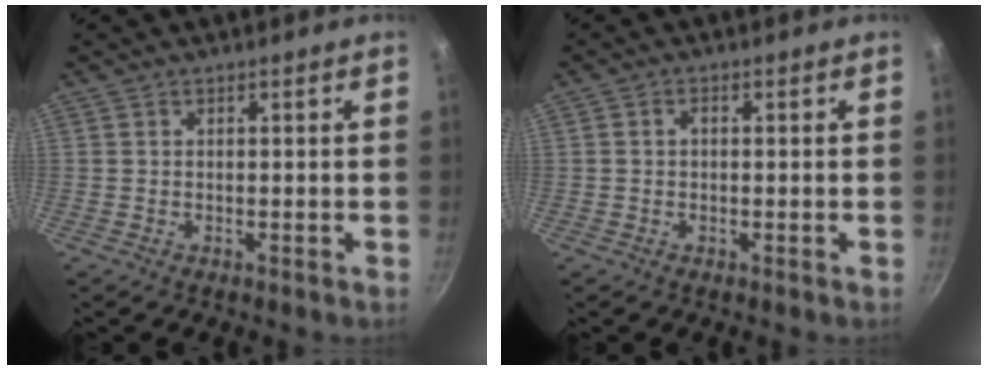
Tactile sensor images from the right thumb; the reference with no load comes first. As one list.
[{"total": 1.2, "force": [0.0, 0.9, 0.8], "torque": [-0.013, 0.007, -0.002]}]